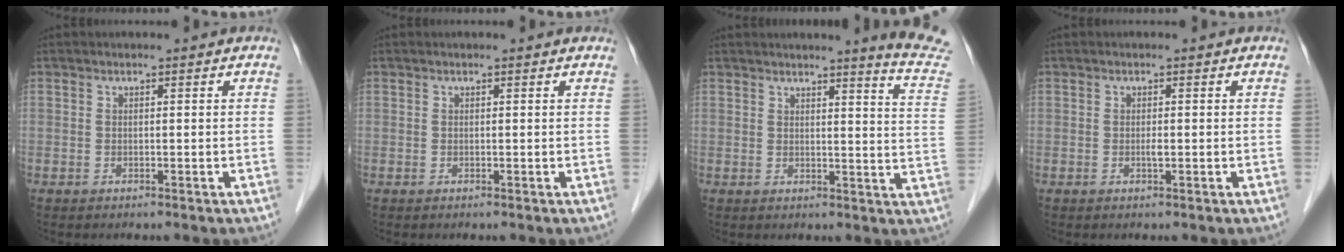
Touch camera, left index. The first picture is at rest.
{"total": 0.6, "force": [0.6, 0.2, 0.1], "torque": [-0.008, 0.006, 0.004]}
{"total": 9.9, "force": [9.4, -1.4, 2.4], "torque": [-0.023, -0.086, 0.085]}
{"total": 0.7, "force": [-0.1, 0.1, 0.7], "torque": [-0.014, -0.001, -0.002]}